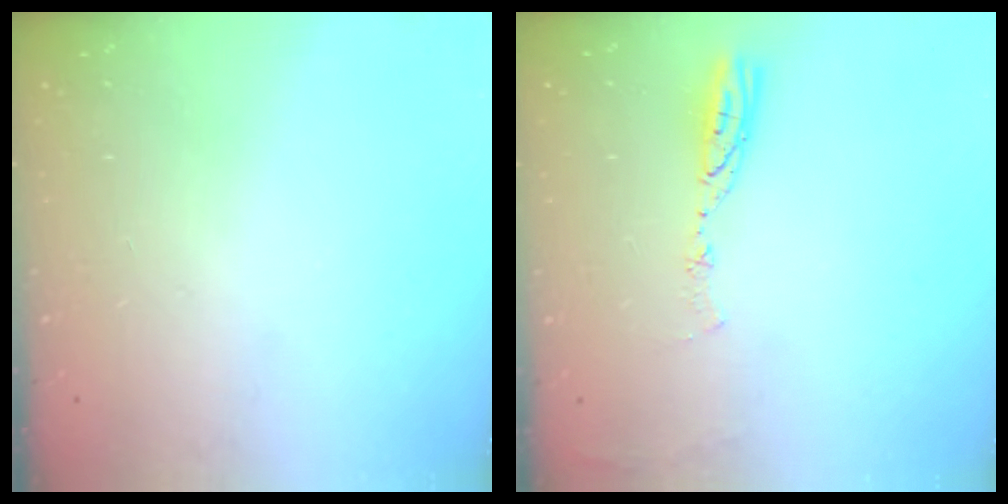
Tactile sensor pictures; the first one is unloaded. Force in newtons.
{"total": 5.9, "press": 5.8, "slide": 0.7}